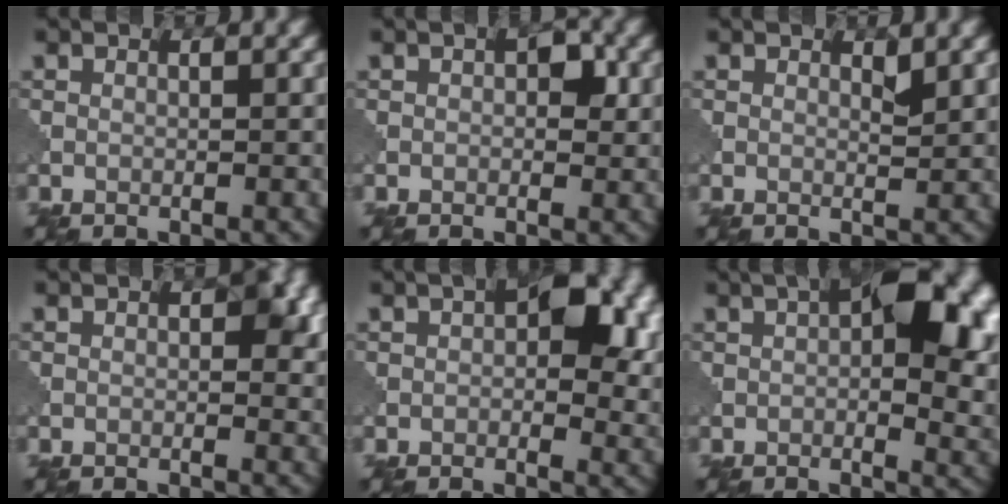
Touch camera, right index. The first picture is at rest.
{"total": 2.5, "force": [0.4, 1.5, 2.0], "torque": [-0.024, -0.004, 0.005]}
{"total": 1.0, "force": [0.8, 0.2, 0.6], "torque": [-0.009, -0.007, 0.014]}
{"total": 4.1, "force": [0.7, 2.3, 3.3], "torque": [-0.033, -0.006, 0.012]}
{"total": 7.9, "force": [1.6, 4.5, 6.4], "torque": [-0.072, -0.002, 0.022]}
{"total": 10.9, "force": [2.2, 5.4, 9.2], "torque": [-0.104, 0.003, 0.034]}